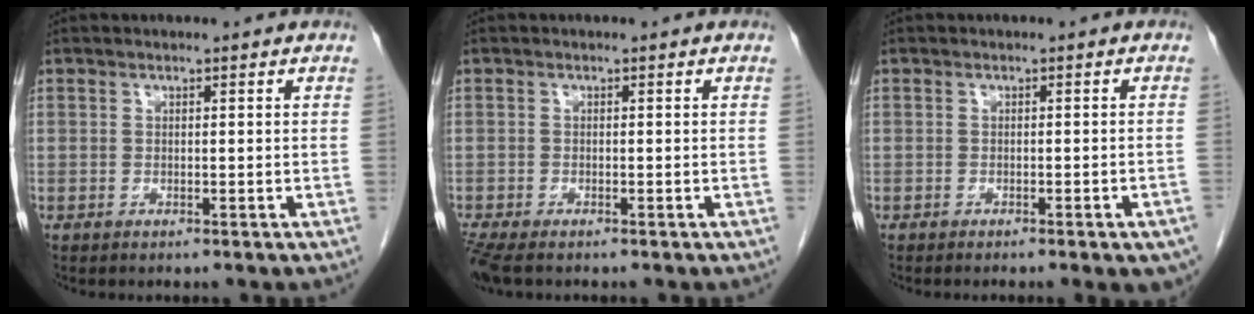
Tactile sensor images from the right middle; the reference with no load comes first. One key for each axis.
{"total": 3.5, "fx": -2.7, "fy": 0.9, "fz": 1.9, "tx": -0.045, "ty": -0.013, "tz": -0.050}
{"total": 5.5, "fx": -3.8, "fy": 0.6, "fz": 3.9, "tx": -0.031, "ty": -0.005, "tz": -0.049}